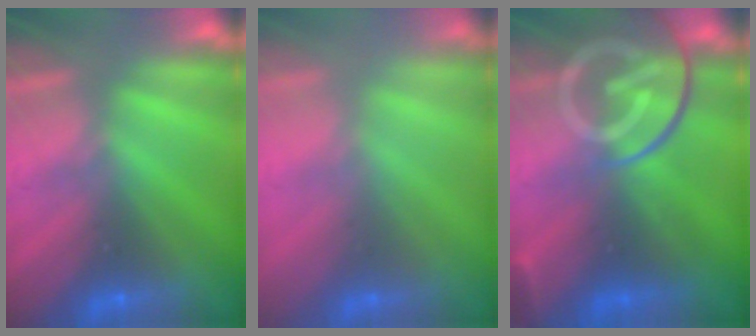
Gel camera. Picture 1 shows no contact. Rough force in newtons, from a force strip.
{"total": 2.0}
{"total": 8.8}